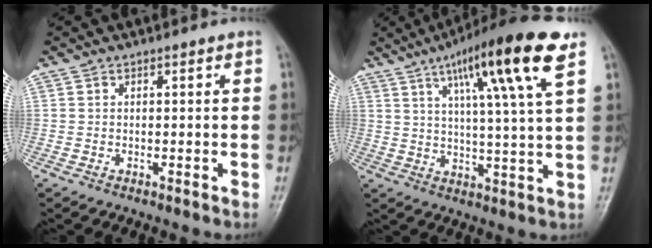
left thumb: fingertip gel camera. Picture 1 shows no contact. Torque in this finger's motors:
{"motor_torque": [0.69, 0.63, 1.66, -1.11, 0.24]}